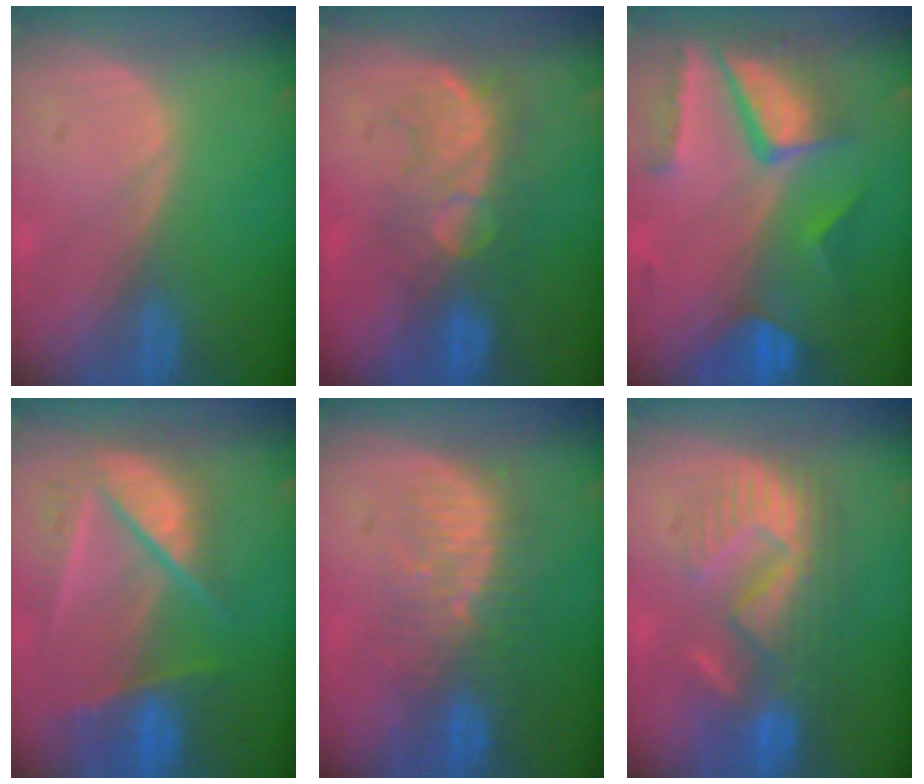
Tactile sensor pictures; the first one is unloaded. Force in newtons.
{"total": 8.1, "press": 7.7, "slide": 2.3}
{"total": 10.3, "press": 8.8, "slide": 5.5}
{"total": 9.9, "press": 8.3, "slide": 5.4}
{"total": 8.7, "press": 8.0, "slide": 3.6}
{"total": 9.4, "press": 9.2, "slide": 2.0}